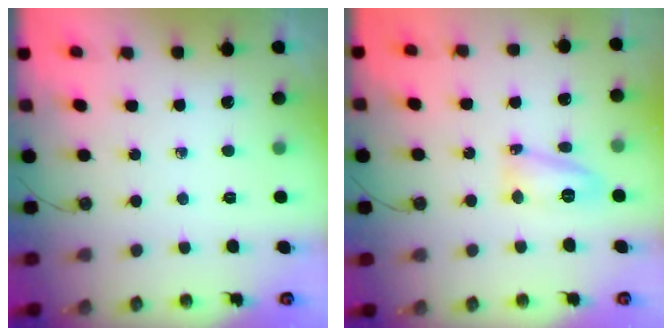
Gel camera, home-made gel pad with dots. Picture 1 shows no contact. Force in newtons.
{"total": 11.5, "press": 11.5, "slide": 0.9}